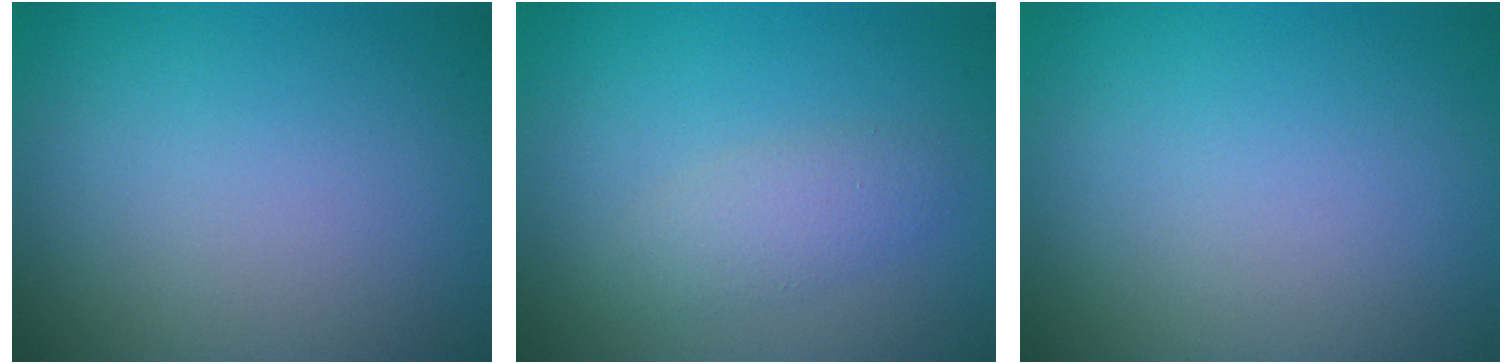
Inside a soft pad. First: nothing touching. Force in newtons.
{"total": 2.1, "press": 2.1, "slide": 0.1}
{"total": 0.0}